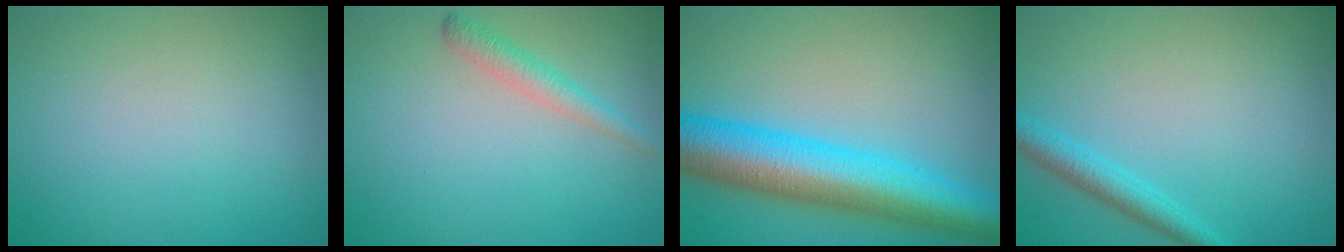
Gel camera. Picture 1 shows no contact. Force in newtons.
{"total": 2.0, "press": 2.0, "slide": 0.1}
{"total": 9.7, "press": 9.7, "slide": 0.2}
{"total": 2.4, "press": 2.4, "slide": 0.1}